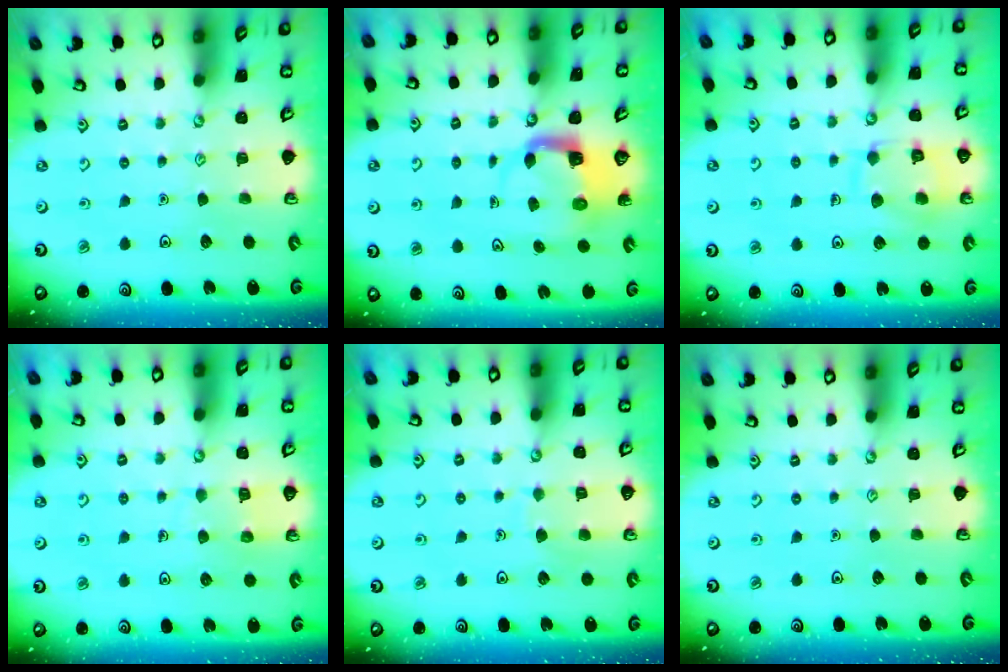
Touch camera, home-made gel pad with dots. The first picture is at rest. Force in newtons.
{"total": 3.9, "press": 3.9, "slide": 0.4}
{"total": 10.6, "press": 10.6, "slide": 0.2}
{"total": 6.6, "press": 6.6, "slide": 0.5}
{"total": 4.7, "press": 4.7, "slide": 0.4}
{"total": 0.0}